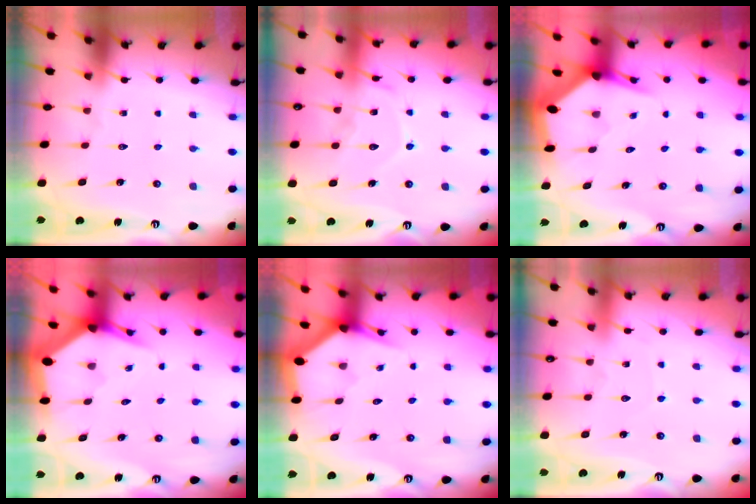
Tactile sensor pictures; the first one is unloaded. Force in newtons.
{"total": 12.4, "press": 12.4, "slide": 1.2}
{"total": 3.4, "press": 3.3, "slide": 0.4}
{"total": 4.3, "press": 4.2, "slide": 0.4}
{"total": 2.8, "press": 2.8, "slide": 0.2}
{"total": 3.0, "press": 3.0, "slide": 0.4}